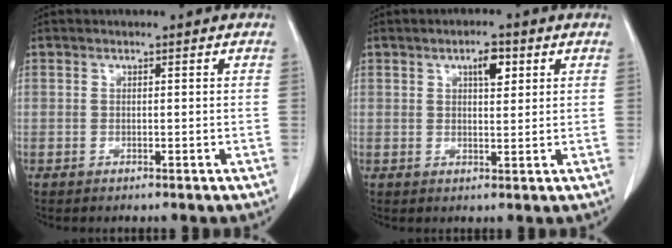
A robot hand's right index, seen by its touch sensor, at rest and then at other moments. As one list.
[{"total": 3.7, "force": [1.7, 1.3, 3.0], "torque": [-0.045, 0.002, 0.026]}]